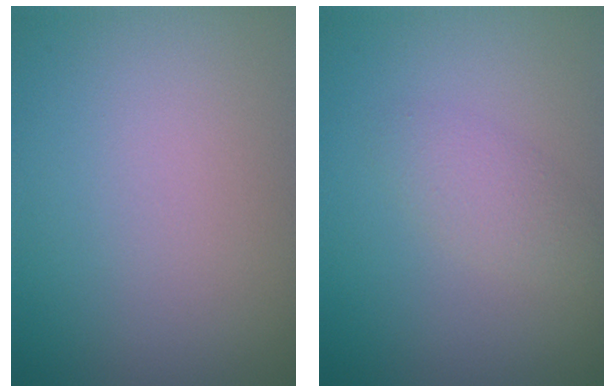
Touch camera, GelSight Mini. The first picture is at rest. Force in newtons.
{"total": 1.7, "press": 1.7, "slide": 0.1}